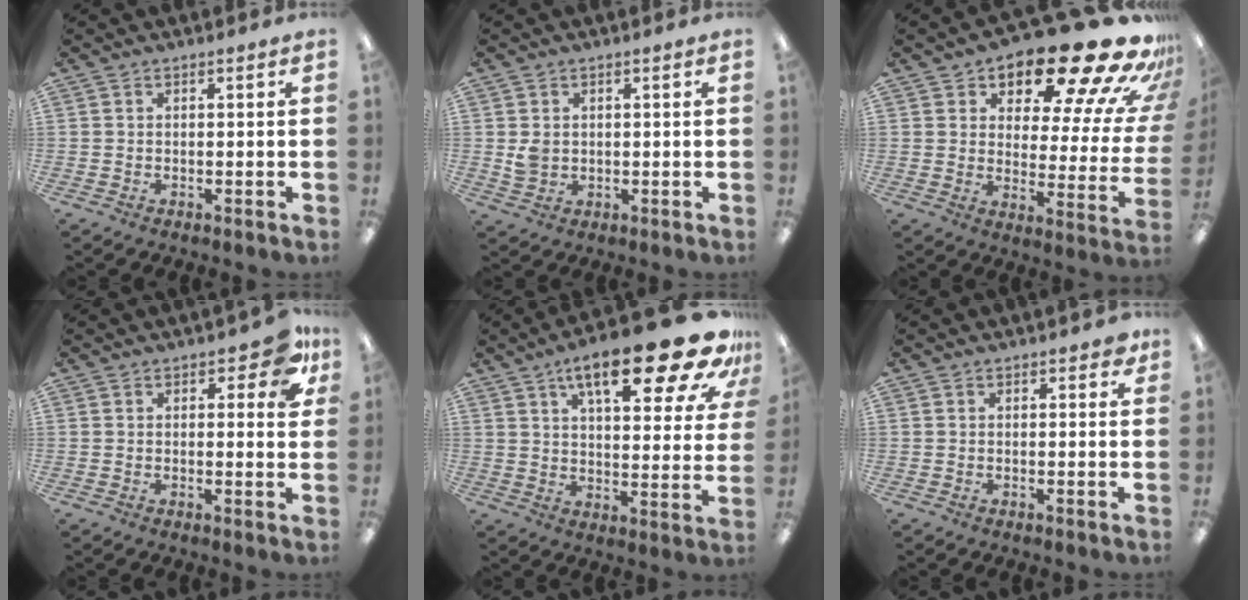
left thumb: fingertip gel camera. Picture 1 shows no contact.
{"total": 3.3, "force": [0.6, 2.8, 1.7], "torque": [-0.027, 0.002, 0.010]}
{"total": 22.5, "force": [17.2, 6.9, 12.7], "torque": [-0.174, -0.123, 0.279]}
{"total": 7.8, "force": [3.4, 3.4, 6.1], "torque": [-0.071, -0.009, 0.054]}
{"total": 23.2, "force": [13.1, 7.3, 17.7], "torque": [-0.248, -0.072, 0.201]}
{"total": 1.8, "force": [0.9, 0.9, 1.3], "torque": [-0.011, -0.003, 0.011]}